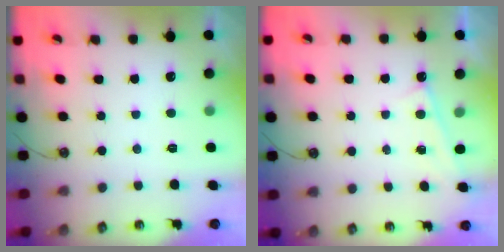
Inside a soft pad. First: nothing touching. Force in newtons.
{"total": 0.6, "press": 0.5, "slide": 0.1}